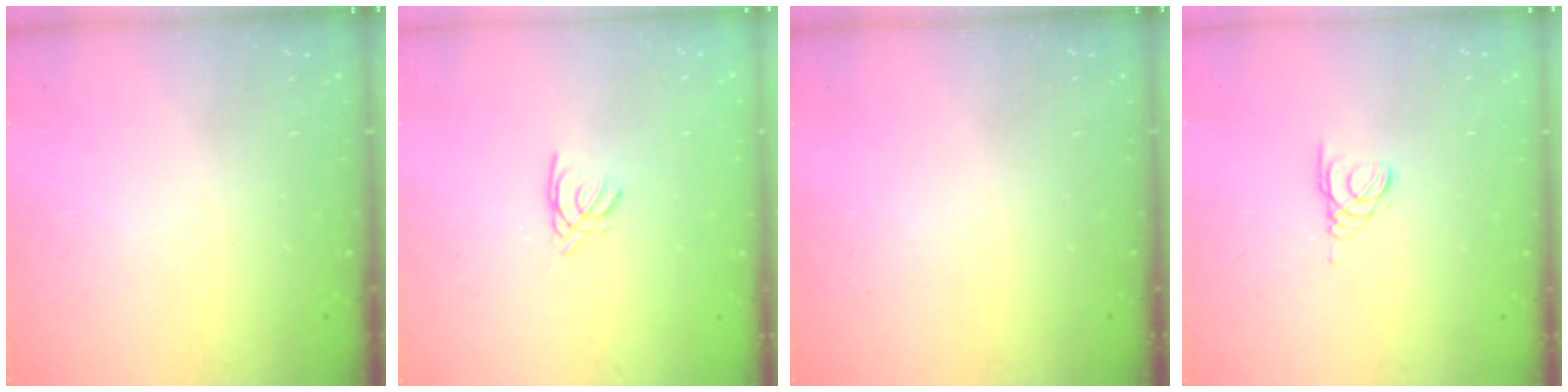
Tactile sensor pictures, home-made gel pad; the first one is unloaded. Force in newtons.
{"total": 1.6, "press": 1.5, "slide": 0.4}
{"total": 0.0}
{"total": 1.0, "press": 1.0, "slide": 0.1}